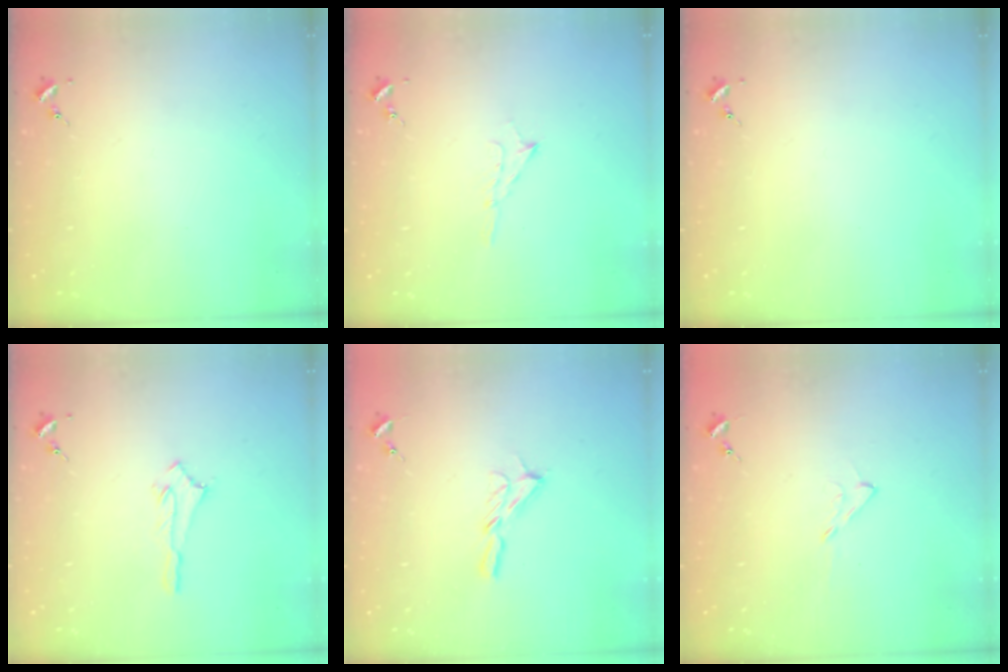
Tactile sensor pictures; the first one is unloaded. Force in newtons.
{"total": 6.0, "press": 5.9, "slide": 0.7}
{"total": 0.0}
{"total": 2.7, "press": 2.7, "slide": 0.2}
{"total": 5.9, "press": 5.9, "slide": 0.3}
{"total": 4.9, "press": 4.9, "slide": 0.6}